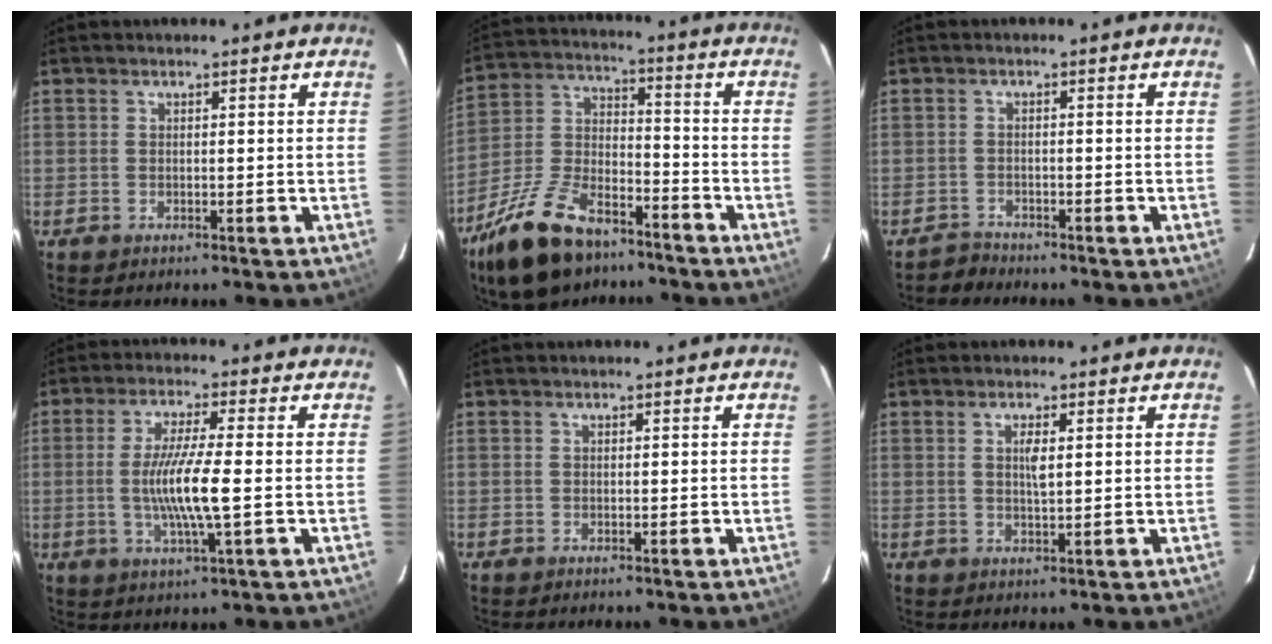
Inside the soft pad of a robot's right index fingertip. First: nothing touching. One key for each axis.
{"total": 18.8, "fx": -12.8, "fy": 9.0, "fz": 10.4, "tx": -0.221, "ty": 0.001, "tz": -0.226}
{"total": 2.1, "fx": -1.8, "fy": 0.8, "fz": -0.6, "tx": 0.010, "ty": 0.007, "tz": -0.033}
{"total": 9.4, "fx": -1.1, "fy": 0.4, "fz": 9.3, "tx": -0.172, "ty": -0.011, "tz": -0.022}
{"total": 0.0}
{"total": 2.7, "fx": 0.7, "fy": 0.9, "fz": 2.5, "tx": -0.044, "ty": -0.002, "tz": 0.013}